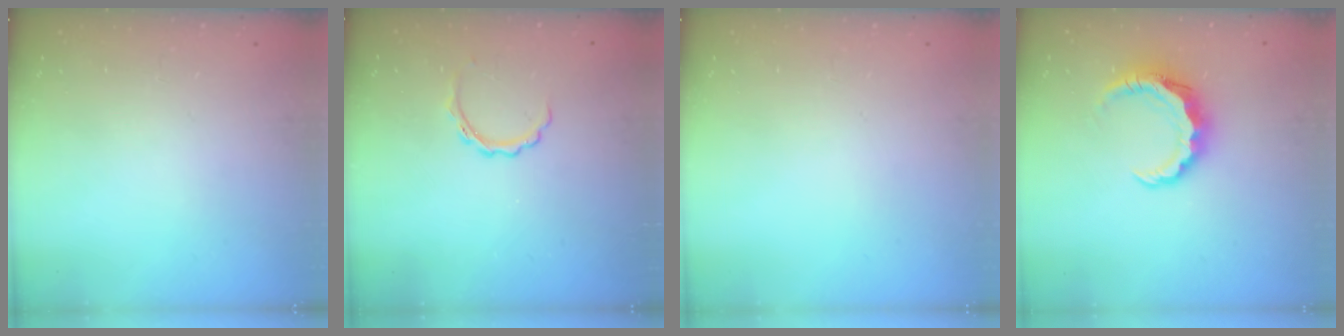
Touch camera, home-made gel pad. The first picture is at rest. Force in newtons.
{"total": 3.9, "press": 3.8, "slide": 0.9}
{"total": 0.0}
{"total": 7.8, "press": 7.7, "slide": 1.0}